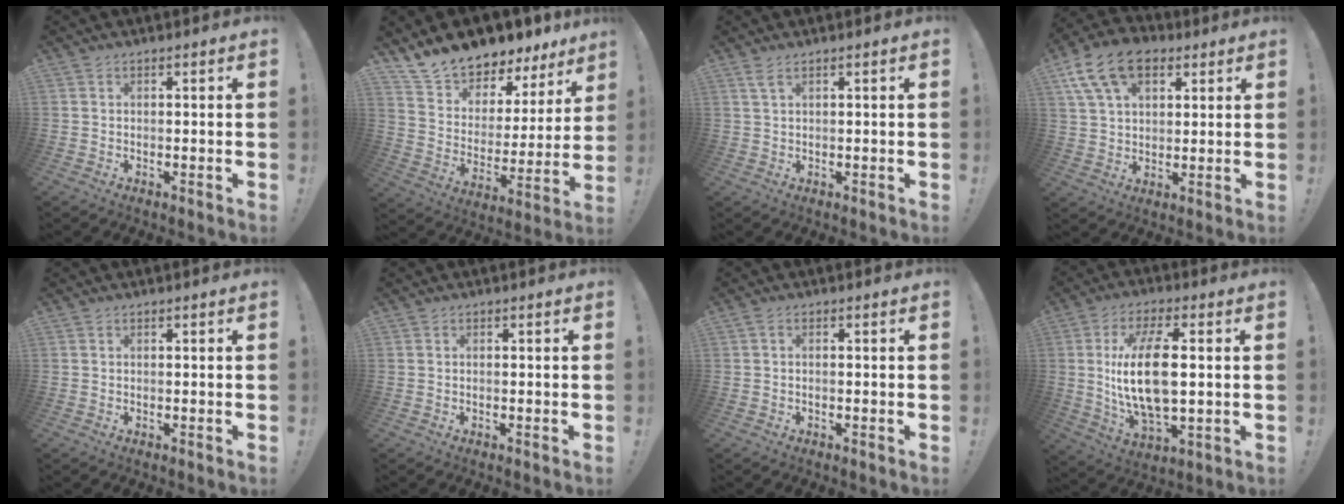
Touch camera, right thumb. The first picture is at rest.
{"total": 11.5, "force": [10.9, 3.7, 1.5], "torque": [-0.048, -0.103, 0.195]}
{"total": 2.0, "force": [1.1, 0.3, 1.7], "torque": [-0.041, 0.003, 0.020]}
{"total": 14.9, "force": [6.9, 9.3, 9.3], "torque": [-0.169, -0.018, 0.131]}
{"total": 0.0}
{"total": 0.0}
{"total": 0.9, "force": [-0.4, 0.1, 0.7], "torque": [-0.018, 0.004, -0.007]}
{"total": 17.1, "force": [1.3, 7.2, 15.4], "torque": [-0.305, -0.008, 0.015]}